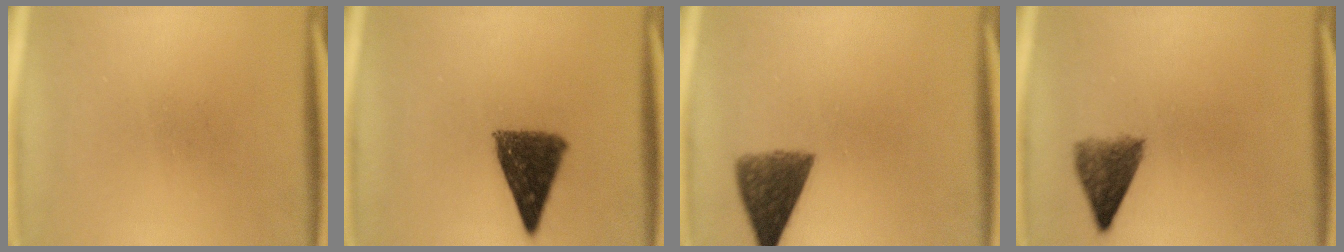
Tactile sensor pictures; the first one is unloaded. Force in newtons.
{"total": 10.1}
{"total": 7.3}
{"total": 5.2}